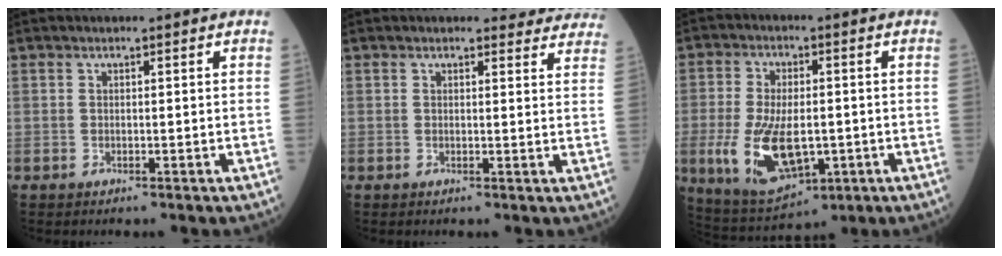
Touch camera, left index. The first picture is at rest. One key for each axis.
{"total": 8.2, "fx": 7.8, "fy": 2.3, "fz": 0.8, "tx": 0.031, "ty": -0.010, "tz": 0.052}
{"total": 12.5, "fx": -2.9, "fy": 6.0, "fz": 10.5, "tx": -0.205, "ty": -0.010, "tz": -0.036}